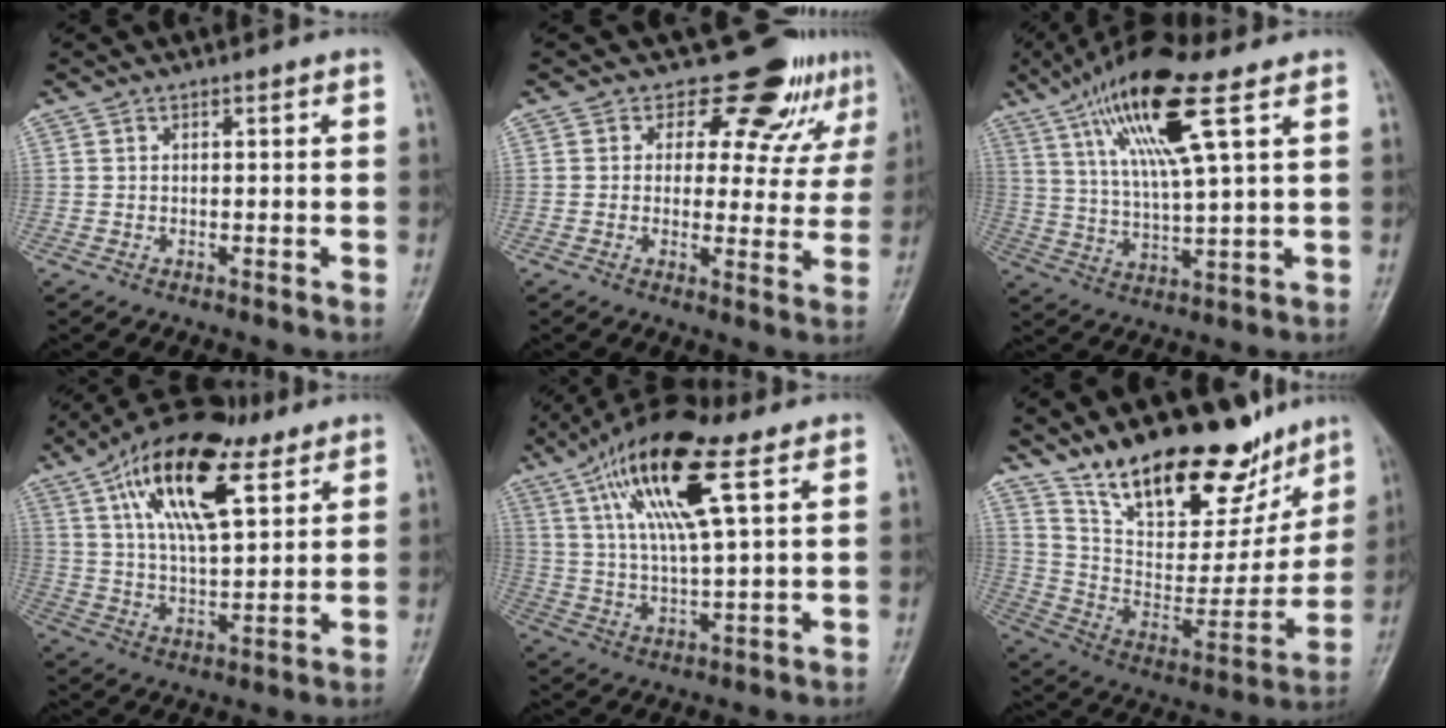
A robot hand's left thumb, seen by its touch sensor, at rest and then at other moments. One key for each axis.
{"total": 10.8, "fx": 8.5, "fy": 5.6, "fz": 3.6, "tx": 0.003, "ty": -0.053, "tz": 0.094}
{"total": 16.0, "fx": 7.5, "fy": 3.4, "fz": 13.7, "tx": -0.265, "ty": -0.014, "tz": 0.137}
{"total": 20.2, "fx": 9.8, "fy": 8.5, "fz": 15.5, "tx": -0.247, "ty": -0.019, "tz": 0.168}
{"total": 18.2, "fx": 8.7, "fy": 5.1, "fz": 15.2, "tx": -0.281, "ty": -0.012, "tz": 0.154}
{"total": 25.7, "fx": 18.2, "fy": 11.0, "fz": 14.3, "tx": -0.177, "ty": -0.080, "tz": 0.301}